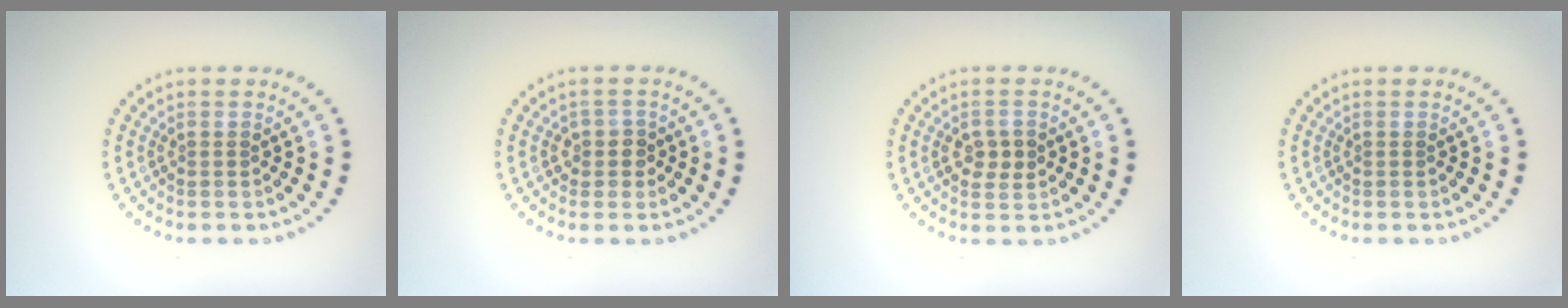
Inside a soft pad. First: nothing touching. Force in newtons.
{"total": 1.8, "press": 1.5, "slide": 1.0}
{"total": 2.2, "press": 2.2, "slide": 0.1}
{"total": 0.0}